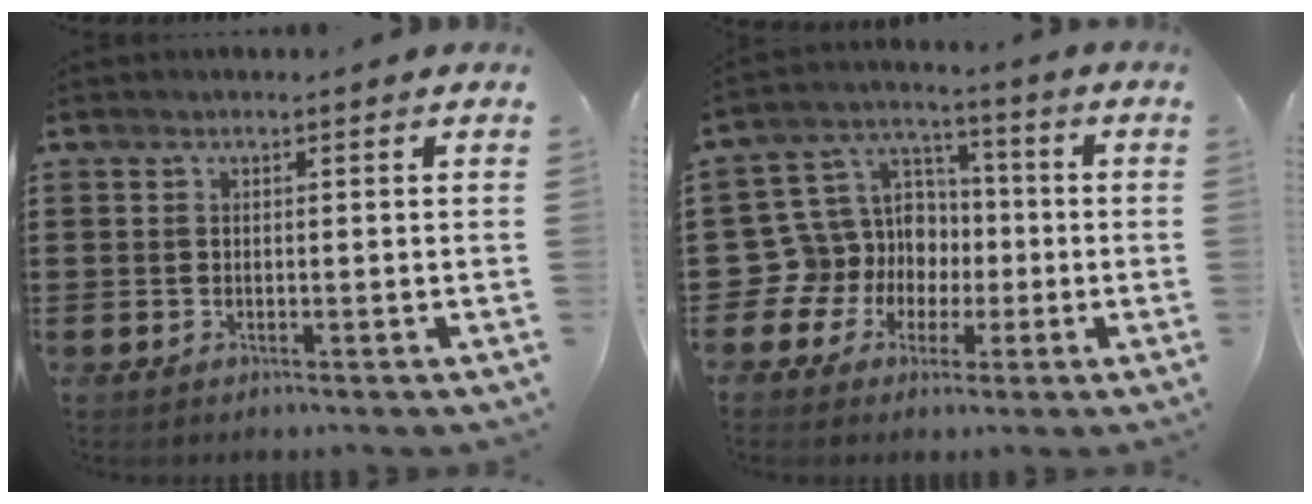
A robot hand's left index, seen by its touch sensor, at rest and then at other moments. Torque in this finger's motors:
{"motor_torque": [0.21, 0.45, 0.10, -0.01]}